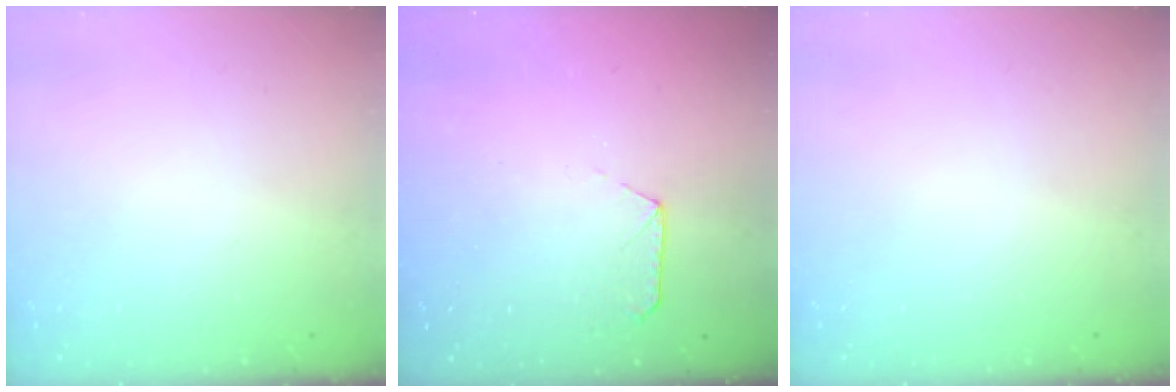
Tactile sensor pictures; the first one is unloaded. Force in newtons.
{"total": 6.6, "press": 6.5, "slide": 0.7}
{"total": 0.0}